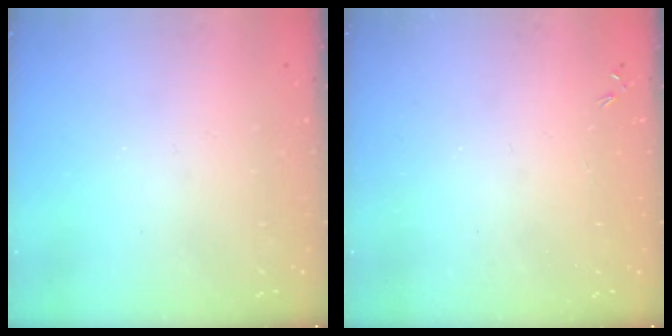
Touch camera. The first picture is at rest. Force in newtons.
{"total": 0.0}